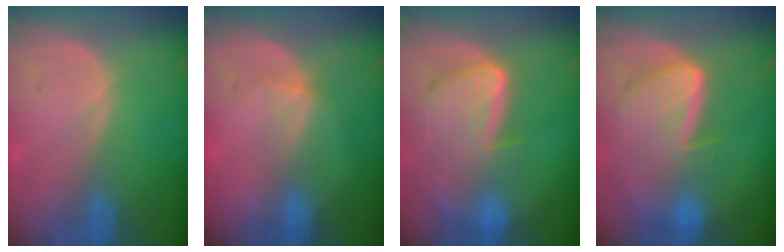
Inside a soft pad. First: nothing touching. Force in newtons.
{"total": 2.4, "press": 2.1, "slide": 1.2}
{"total": 9.8, "press": 8.3, "slide": 5.3}
{"total": 9.1, "press": 8.0, "slide": 4.3}